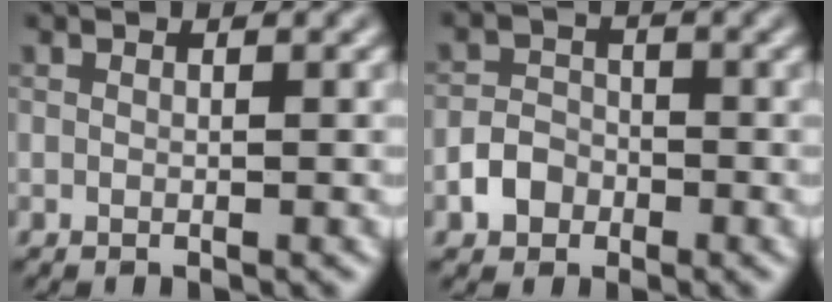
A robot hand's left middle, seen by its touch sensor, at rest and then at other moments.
{"total": 2.6, "force": [-1.4, 2.0, 1.0], "torque": [-0.013, 0.007, -0.028]}